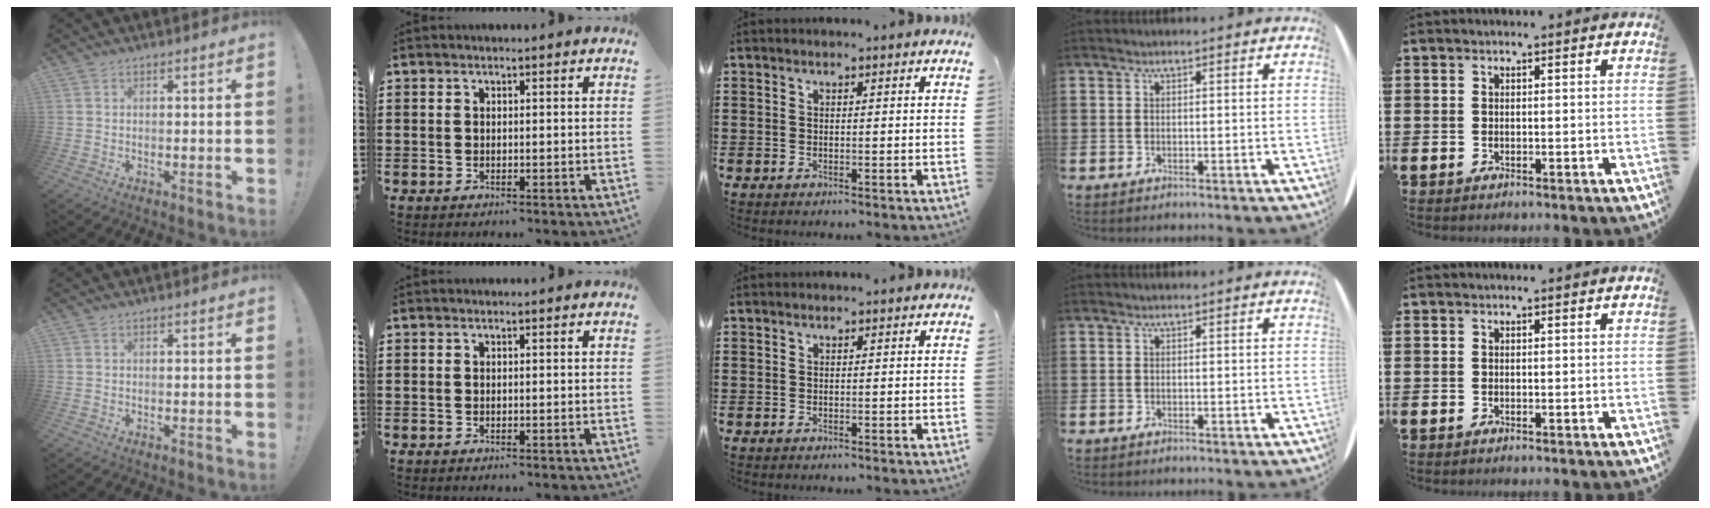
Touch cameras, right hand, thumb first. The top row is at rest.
{}